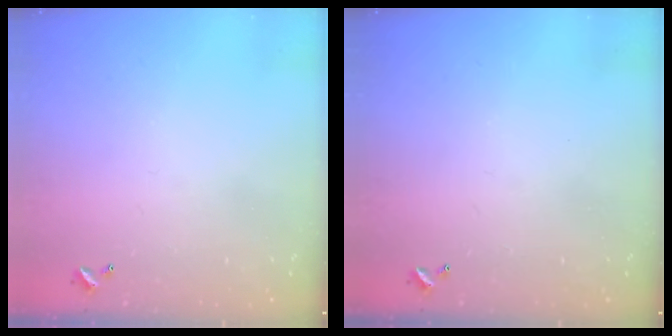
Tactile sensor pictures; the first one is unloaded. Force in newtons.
{"total": 0.0}